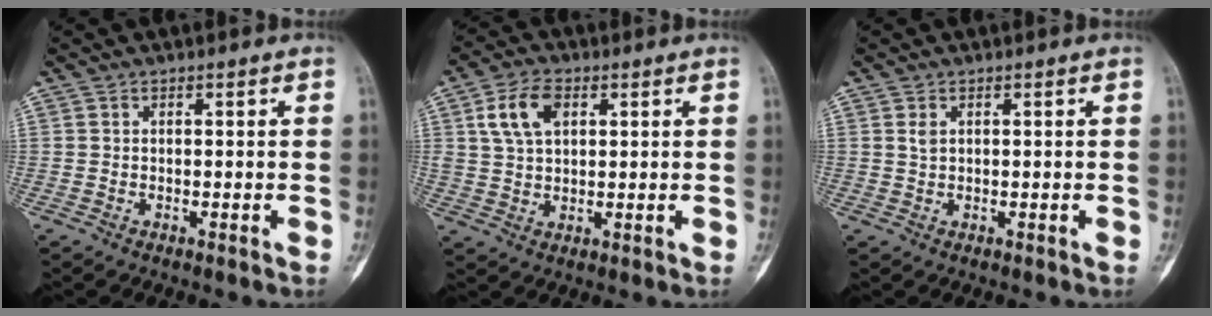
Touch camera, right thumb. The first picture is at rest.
{"total": 8.2, "force": [3.1, 4.9, 5.8], "torque": [-0.104, -0.001, 0.059]}
{"total": 1.2, "force": [0.5, 0.7, 0.8], "torque": [-0.012, 0.001, 0.012]}